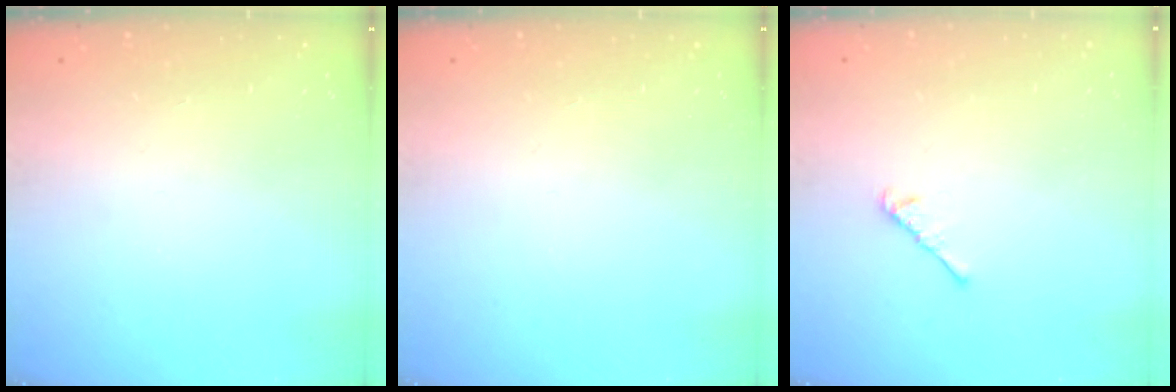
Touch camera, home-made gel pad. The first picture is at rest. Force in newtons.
{"total": 0.0}
{"total": 3.9, "press": 3.8, "slide": 0.8}